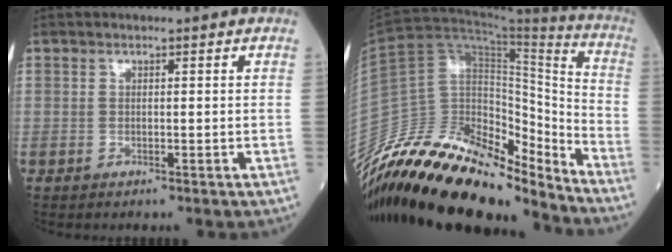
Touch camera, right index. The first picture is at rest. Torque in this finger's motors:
{"motor_torque": [1.14, -0.99, 0.52, 0.12]}